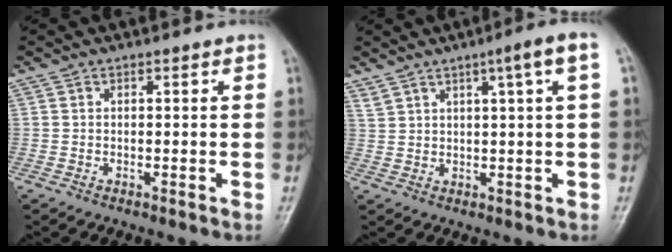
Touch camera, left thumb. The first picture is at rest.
{"total": 6.0, "force": [3.1, 0.1, 5.2], "torque": [-0.085, -0.005, 0.055]}